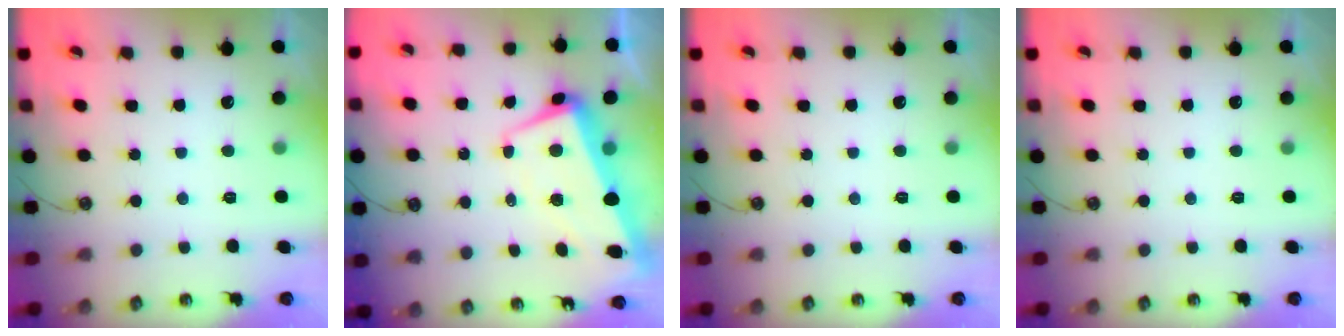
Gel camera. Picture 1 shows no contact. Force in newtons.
{"total": 2.8, "press": 2.3, "slide": 1.6}
{"total": 0.0}
{"total": 0.0}